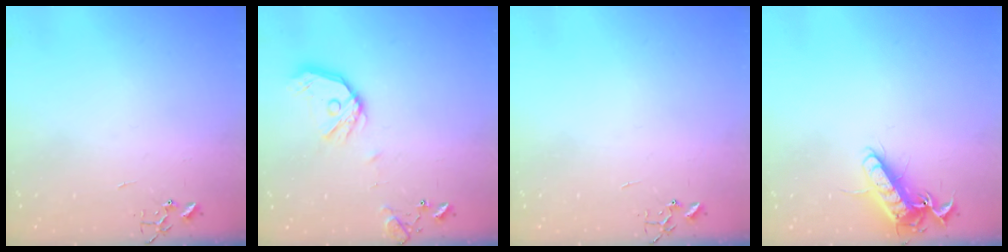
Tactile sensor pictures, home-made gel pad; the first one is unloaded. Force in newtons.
{"total": 13.4, "press": 13.2, "slide": 2.1}
{"total": 0.0}
{"total": 13.3, "press": 13.2, "slide": 1.1}